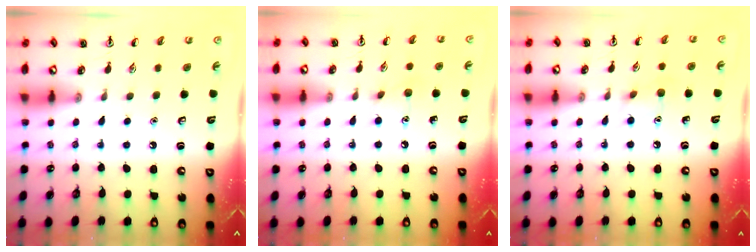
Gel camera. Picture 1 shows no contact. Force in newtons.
{"total": 6.1, "press": 5.8, "slide": 1.9}
{"total": 6.9, "press": 6.6, "slide": 2.0}